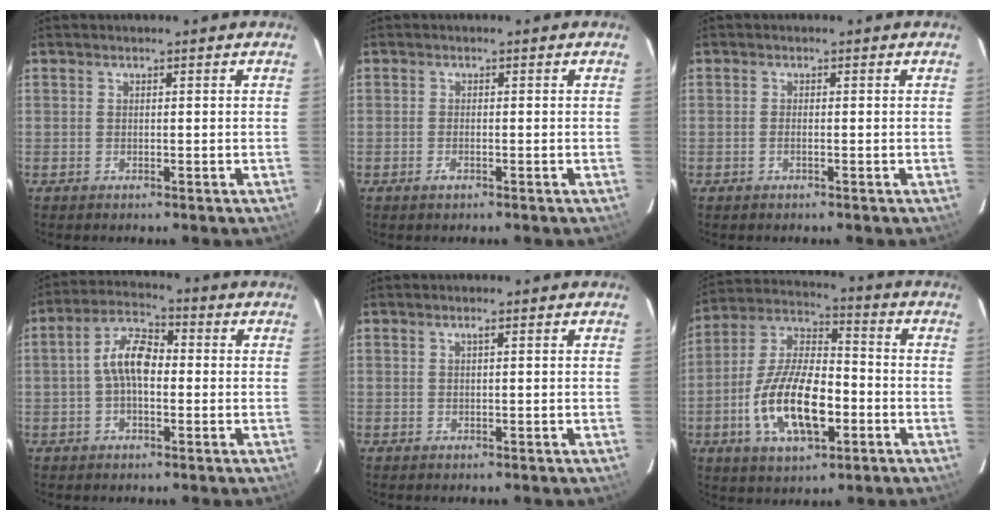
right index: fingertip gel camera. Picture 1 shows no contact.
{"total": 1.1, "force": [-0.7, 0.3, 0.8], "torque": [-0.016, 0.001, -0.012]}
{"total": 0.6, "force": [-0.3, 0.0, 0.5], "torque": [-0.009, 0.004, -0.008]}
{"total": 7.4, "force": [-0.4, 3.8, 6.4], "torque": [-0.126, 0.023, -0.010]}
{"total": 0.6, "force": [0.2, -0.2, 0.5], "torque": [-0.010, 0.003, 0.002]}
{"total": 16.7, "force": [-5.0, 7.2, 14.2], "torque": [-0.282, 0.005, -0.088]}